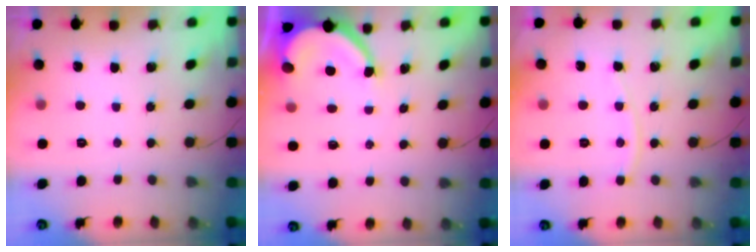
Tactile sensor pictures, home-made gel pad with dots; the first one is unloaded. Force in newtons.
{"total": 6.1, "press": 6.1, "slide": 0.8}
{"total": 4.4, "press": 4.4, "slide": 0.2}